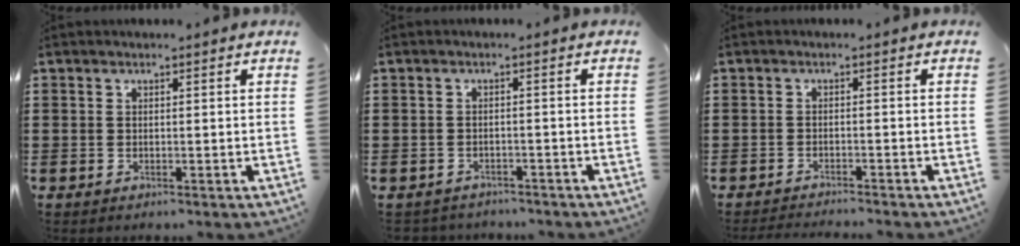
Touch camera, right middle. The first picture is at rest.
{"total": 1.6, "force": [-1.6, 0.4, -0.2], "torque": [-0.005, 0.000, -0.037]}
{"total": 1.7, "force": [-1.7, -0.2, 0.1], "torque": [-0.005, -0.001, -0.035]}